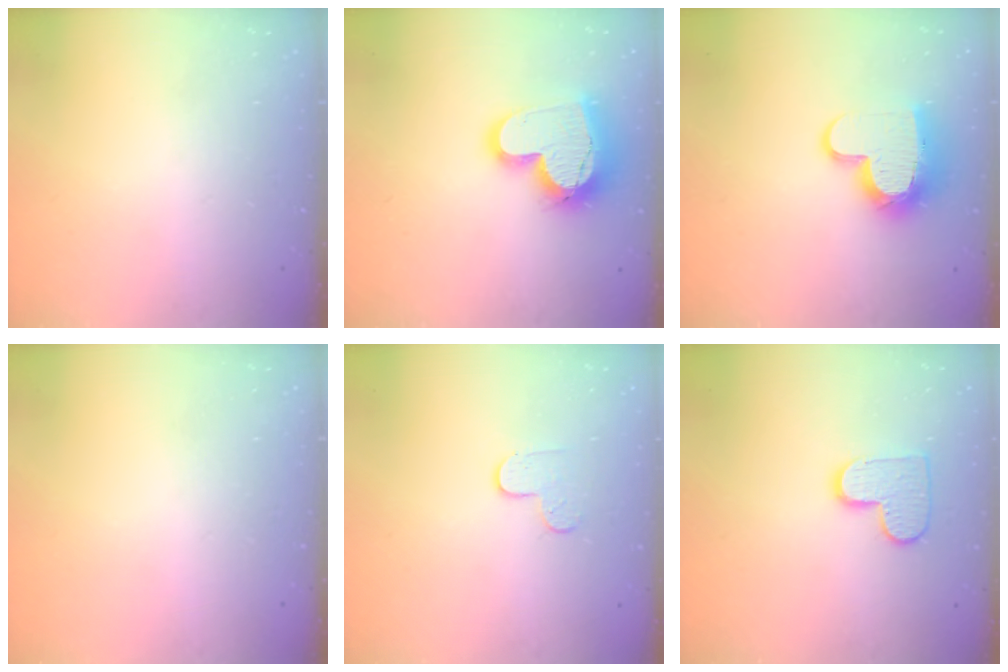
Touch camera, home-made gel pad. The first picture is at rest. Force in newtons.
{"total": 17.1, "press": 17.0, "slide": 1.5}
{"total": 13.0, "press": 13.0, "slide": 1.2}
{"total": 0.0}
{"total": 4.3, "press": 4.3, "slide": 0.4}
{"total": 10.0, "press": 10.0, "slide": 0.6}